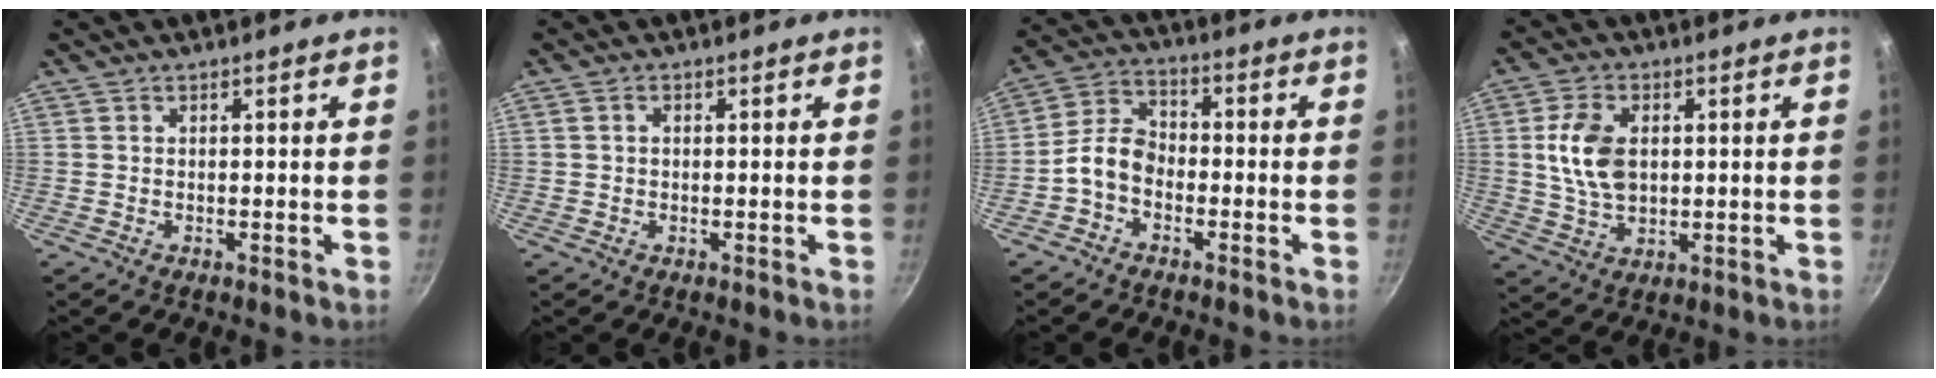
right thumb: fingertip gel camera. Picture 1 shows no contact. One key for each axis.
{"total": 1.2, "fx": 0.1, "fy": 0.9, "fz": 0.8, "tx": -0.014, "ty": 0.006, "tz": 0.002}
{"total": 6.9, "fx": -2.7, "fy": 4.7, "fz": 4.3, "tx": -0.075, "ty": 0.040, "tz": -0.067}
{"total": 10.0, "fx": 1.4, "fy": 6.4, "fz": 7.5, "tx": -0.130, "ty": -0.003, "tz": 0.028}